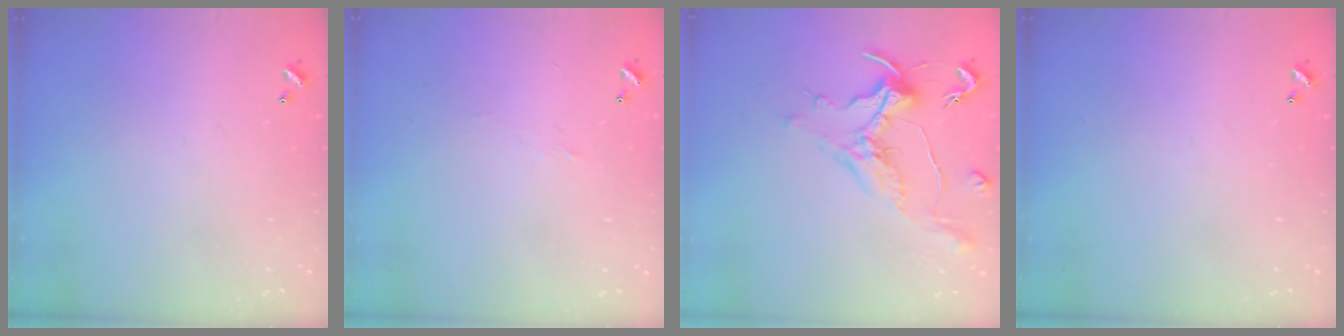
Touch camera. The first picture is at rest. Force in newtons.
{"total": 2.4, "press": 2.3, "slide": 0.7}
{"total": 1.1, "press": 1.0, "slide": 0.5}
{"total": 0.0}